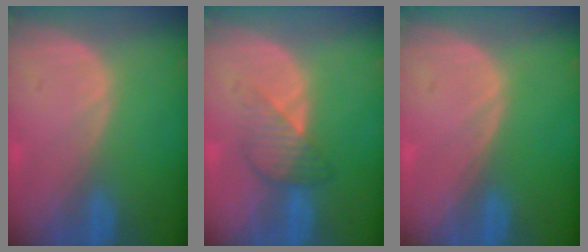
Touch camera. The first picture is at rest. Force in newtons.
{"total": 4.0, "press": 4.0, "slide": 0.1}
{"total": 0.0}